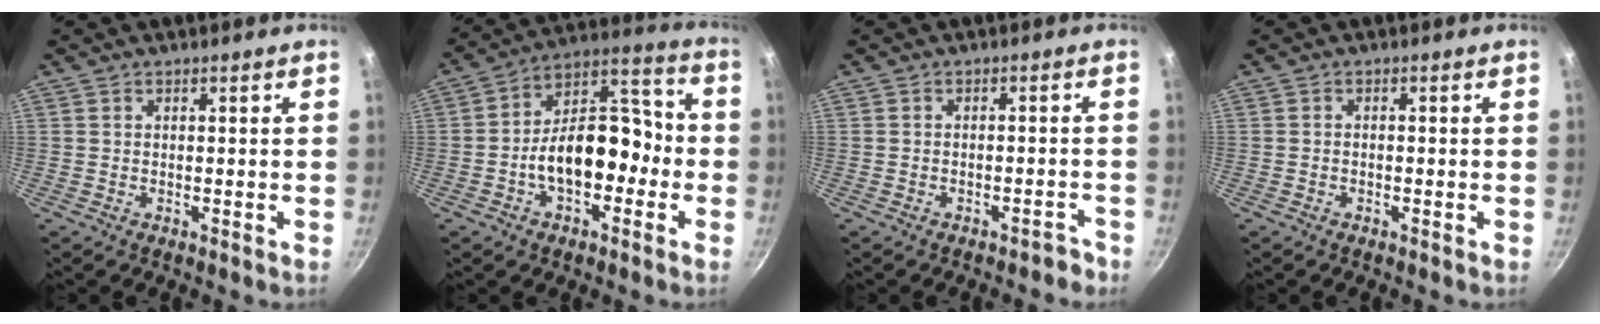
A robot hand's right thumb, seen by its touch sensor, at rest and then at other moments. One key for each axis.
{"total": 16.5, "fx": -4.1, "fy": 10.6, "fz": 12.0, "tx": -0.136, "ty": 0.073, "tz": -0.071}
{"total": 2.7, "fx": -2.2, "fy": 1.2, "fz": 1.0, "tx": 0.002, "ty": 0.041, "tz": -0.008}
{"total": 0.7, "fx": -0.4, "fy": 0.3, "fz": 0.4, "tx": -0.011, "ty": 0.006, "tz": -0.008}